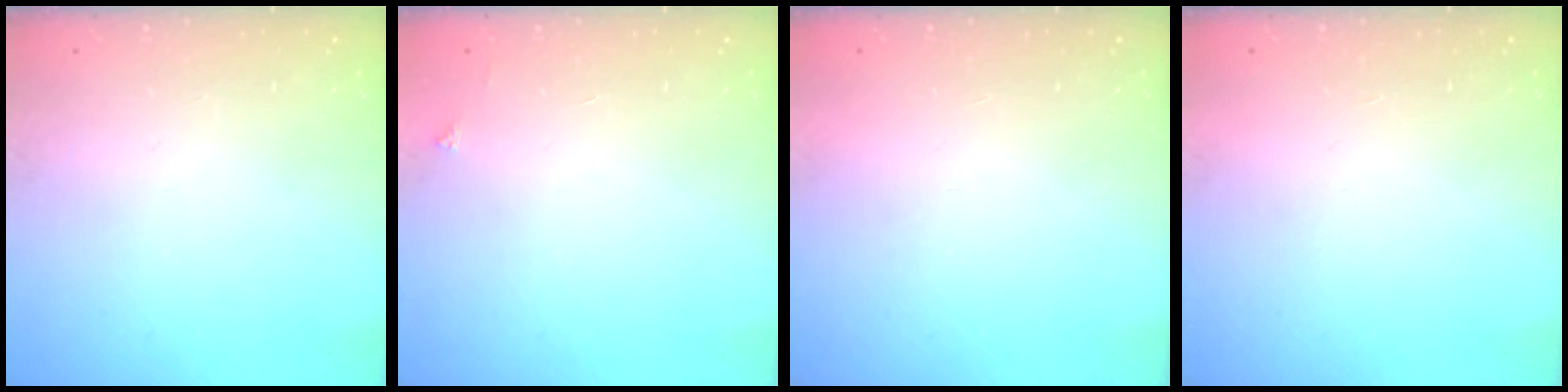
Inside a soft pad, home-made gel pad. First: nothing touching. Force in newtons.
{"total": 2.1, "press": 2.1, "slide": 0.3}
{"total": 1.5, "press": 1.5, "slide": 0.1}
{"total": 1.5, "press": 1.5, "slide": 0.1}